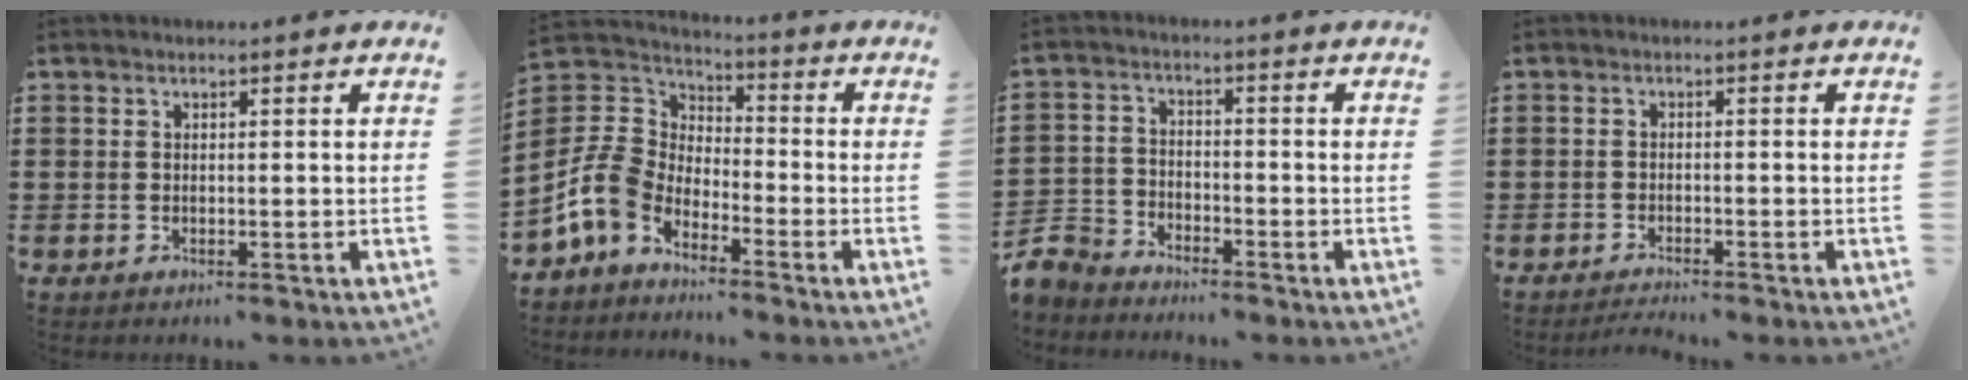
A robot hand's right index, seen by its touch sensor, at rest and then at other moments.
{"total": 7.8, "force": [-4.3, 5.5, 3.4], "torque": [-0.124, 0.000, -0.096]}
{"total": 5.2, "force": [-5.0, 1.3, 0.6], "torque": [-0.038, -0.002, -0.109]}
{"total": 1.8, "force": [-1.8, -0.2, 0.1], "torque": [-0.003, 0.000, -0.036]}